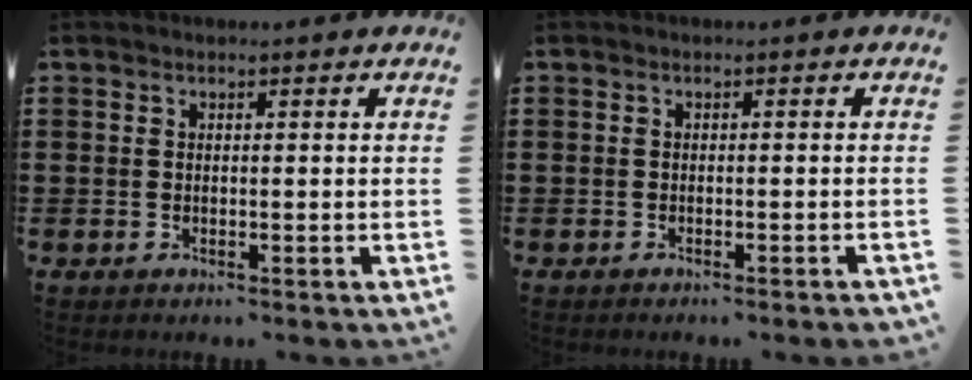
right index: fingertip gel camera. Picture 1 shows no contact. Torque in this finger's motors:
{"motor_torque": [0.48, 0.16, 0.06, 0.00]}